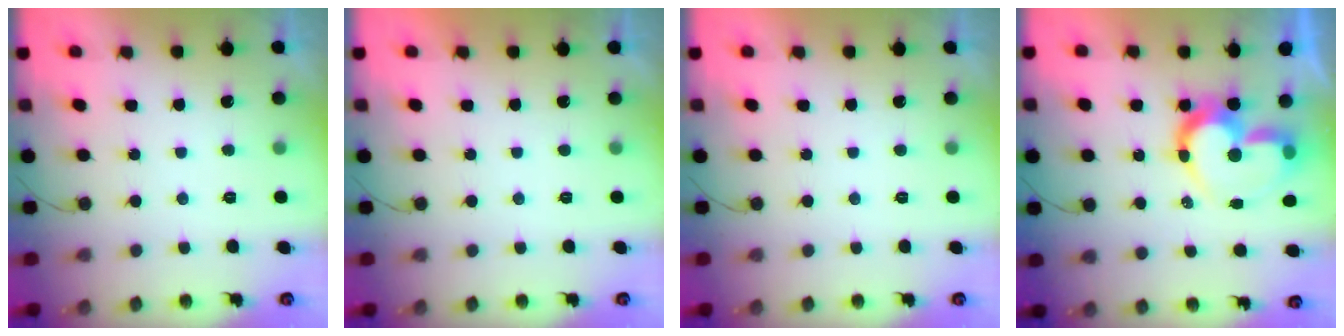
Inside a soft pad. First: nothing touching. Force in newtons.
{"total": 1.7, "press": 1.7, "slide": 0.1}
{"total": 1.9, "press": 1.9, "slide": 0.1}
{"total": 15.0, "press": 15.0, "slide": 1.5}